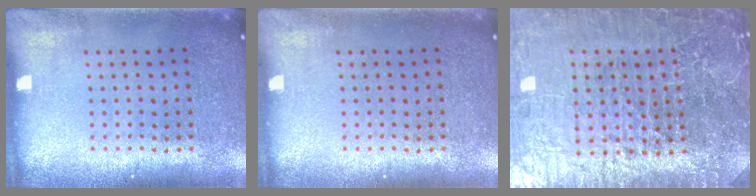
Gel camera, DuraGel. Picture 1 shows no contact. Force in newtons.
{"total": 0.0}
{"total": 6.8, "press": 6.1, "slide": 3.1}